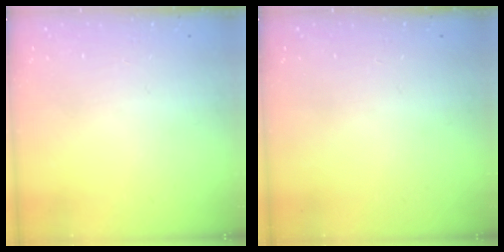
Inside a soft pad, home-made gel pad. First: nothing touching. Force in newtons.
{"total": 0.0}